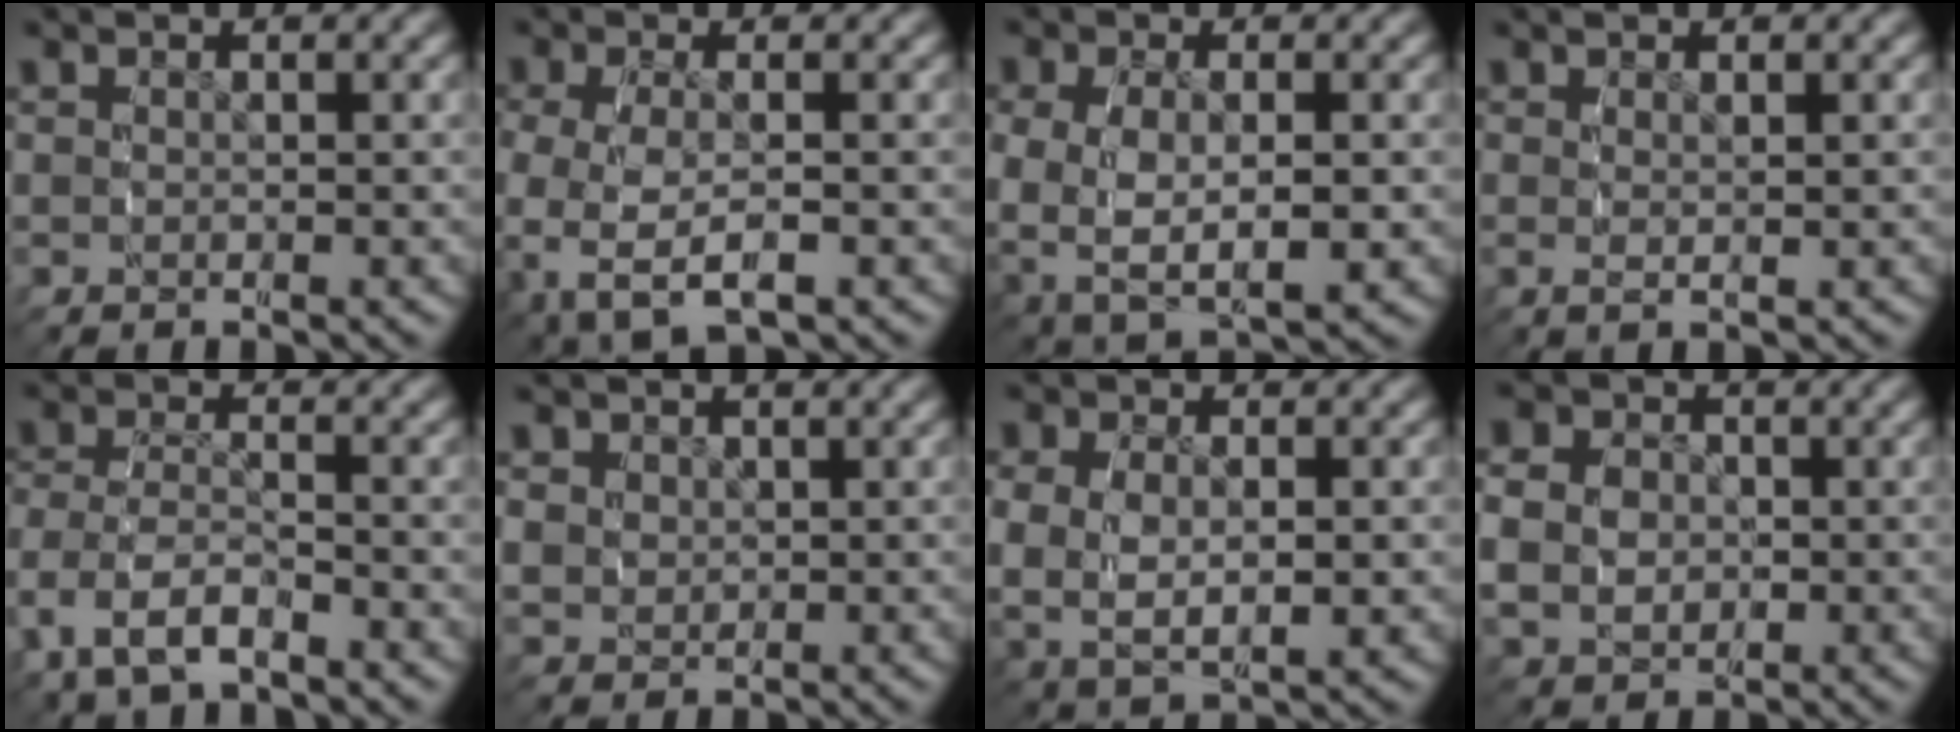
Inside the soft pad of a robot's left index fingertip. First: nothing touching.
{"total": 6.4, "force": [-1.6, 3.9, 4.8], "torque": [-0.131, -0.032, -0.007]}
{"total": 7.7, "force": [-0.6, 5.2, 5.6], "torque": [-0.130, -0.027, 0.007]}
{"total": 1.3, "force": [0.2, -0.3, 1.2], "torque": [-0.022, -0.005, 0.009]}
{"total": 4.2, "force": [-1.9, 2.5, 2.7], "torque": [-0.081, -0.027, -0.018]}
{"total": 3.5, "force": [0.4, 3.2, 1.4], "torque": [-0.039, -0.015, 0.018]}
{"total": 6.2, "force": [0.2, 4.5, 4.3], "torque": [-0.101, -0.020, 0.016]}
{"total": 6.2, "force": [0.0, 5.4, 3.1], "torque": [-0.066, -0.017, 0.003]}